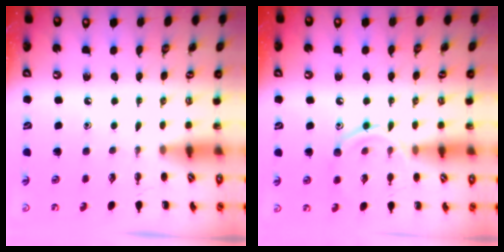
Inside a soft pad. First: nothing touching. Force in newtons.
{"total": 11.0, "press": 10.8, "slide": 1.5}